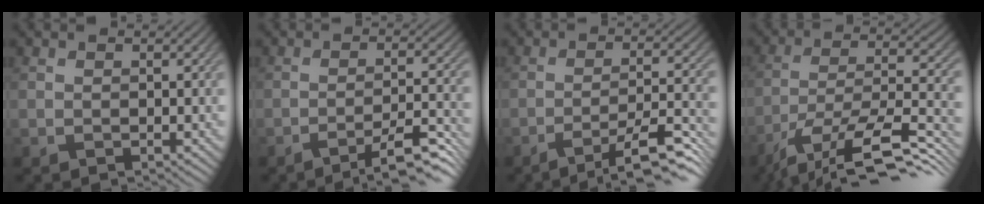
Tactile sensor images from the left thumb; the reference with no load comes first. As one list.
[{"total": 7.4, "force": [-5.1, 1.0, 5.2], "torque": [-0.090, 0.014, -0.080]}, {"total": 9.2, "force": [-6.3, 1.4, 6.5], "torque": [-0.117, 0.011, -0.098]}, {"total": 15.3, "force": [-10.9, 4.4, 9.9], "torque": [-0.198, -0.013, -0.180]}]